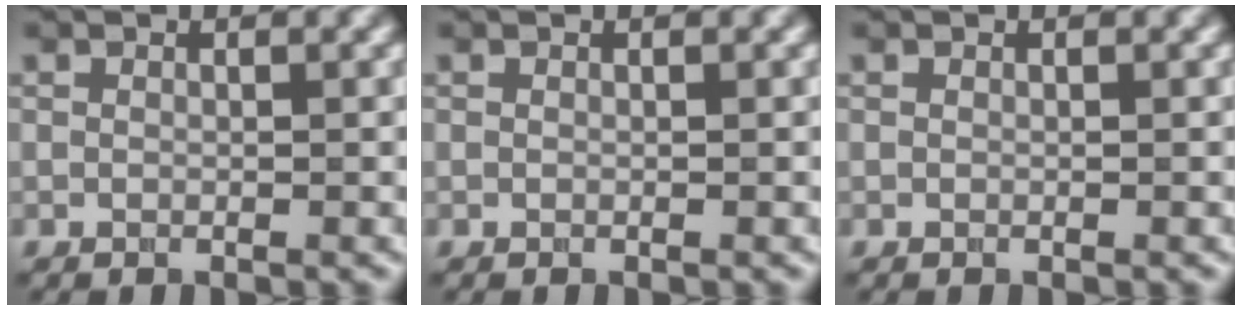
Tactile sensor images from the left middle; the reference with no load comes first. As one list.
[{"total": 0.0}, {"total": 0.0}]